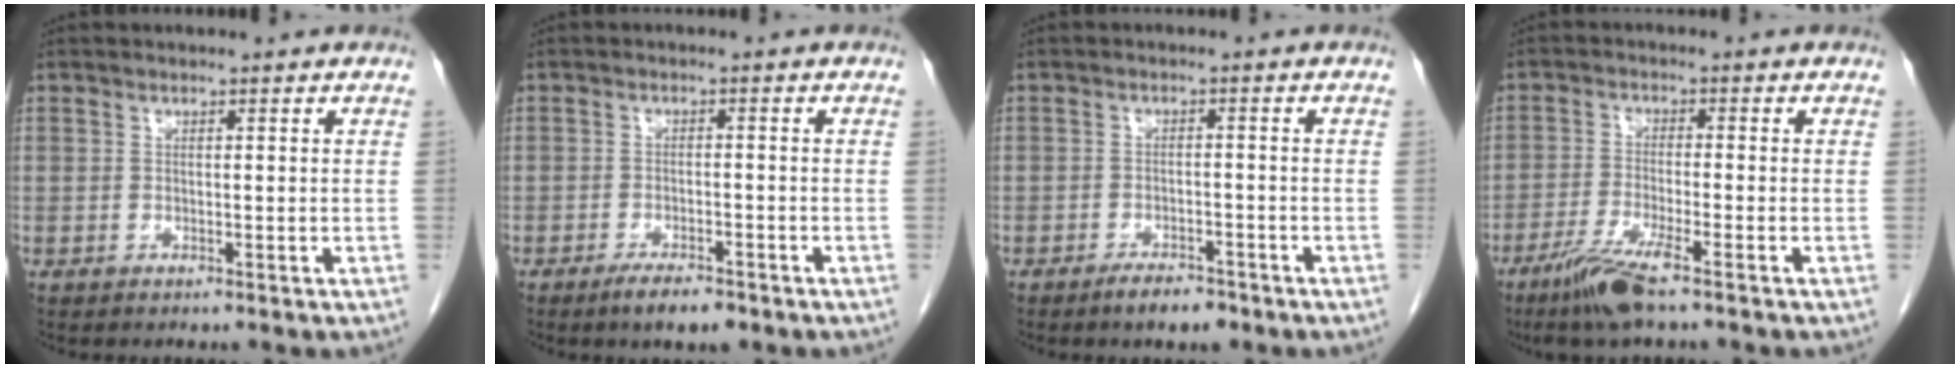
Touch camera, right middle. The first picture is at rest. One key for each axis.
{"total": 4.1, "fx": -2.9, "fy": 0.9, "fz": 2.7, "tx": -0.051, "ty": -0.004, "tz": -0.046}
{"total": 3.6, "fx": -2.8, "fy": 1.1, "fz": 2.1, "tx": -0.039, "ty": -0.001, "tz": -0.041}
{"total": 6.6, "fx": -4.6, "fy": 0.0, "fz": 4.8, "tx": -0.101, "ty": -0.020, "tz": -0.090}